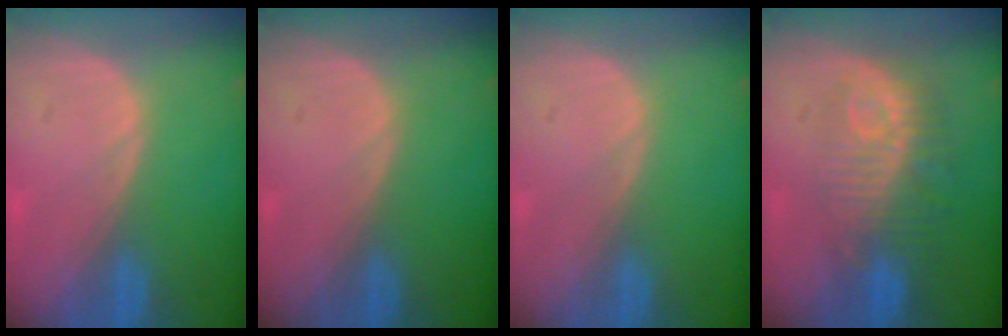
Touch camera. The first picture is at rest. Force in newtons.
{"total": 0.0}
{"total": 0.0}
{"total": 9.8, "press": 8.8, "slide": 4.2}